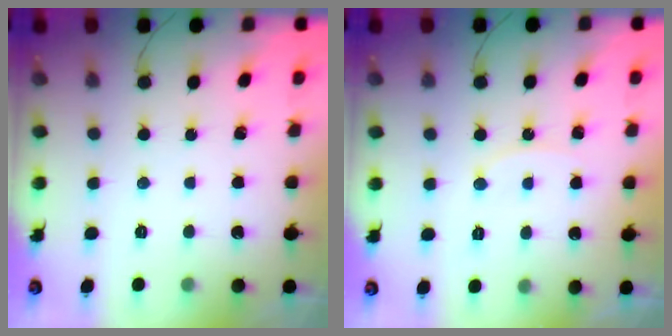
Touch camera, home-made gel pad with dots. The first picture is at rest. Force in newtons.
{"total": 6.5, "press": 6.5, "slide": 0.7}